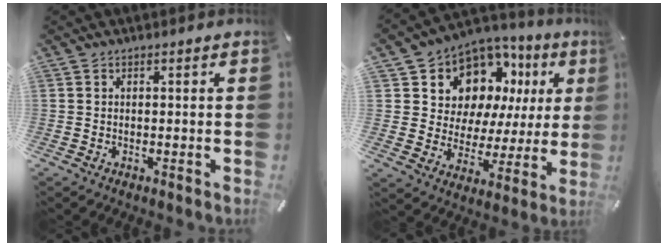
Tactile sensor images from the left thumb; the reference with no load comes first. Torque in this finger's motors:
{"motor_torque": [2.46, 2.55, 2.01, -0.76, 0.12]}